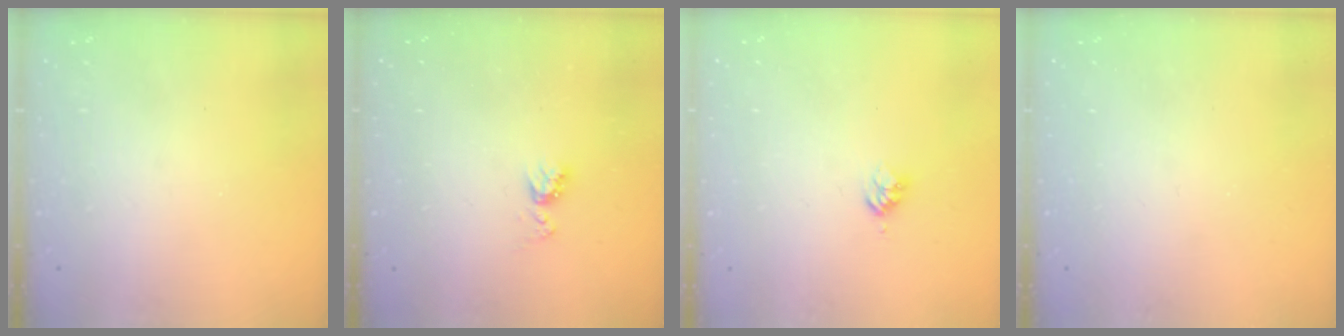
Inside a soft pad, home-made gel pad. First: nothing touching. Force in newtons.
{"total": 5.4, "press": 5.3, "slide": 0.7}
{"total": 3.0, "press": 2.9, "slide": 0.4}
{"total": 0.0}